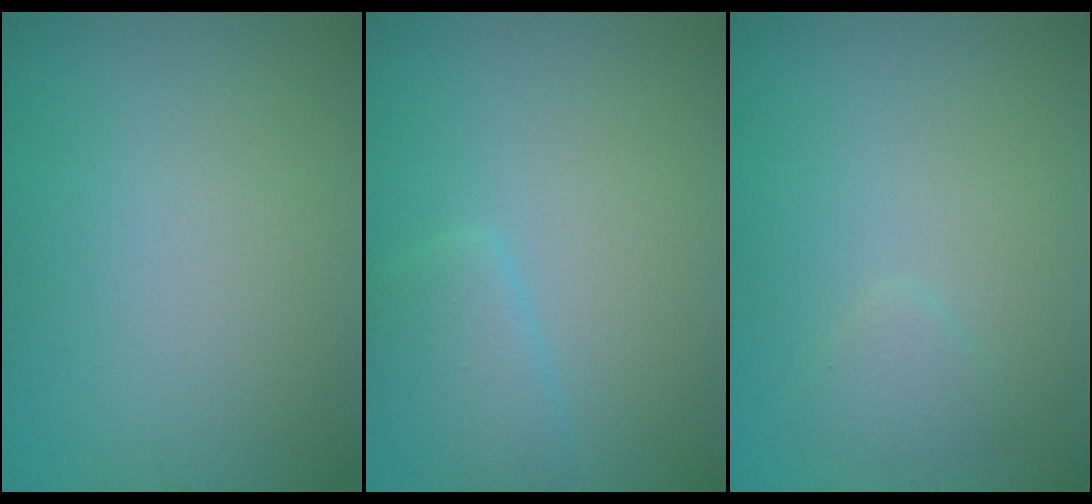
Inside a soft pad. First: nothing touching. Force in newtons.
{"total": 2.6, "press": 2.6, "slide": 0.2}
{"total": 1.2, "press": 1.2, "slide": 0.1}